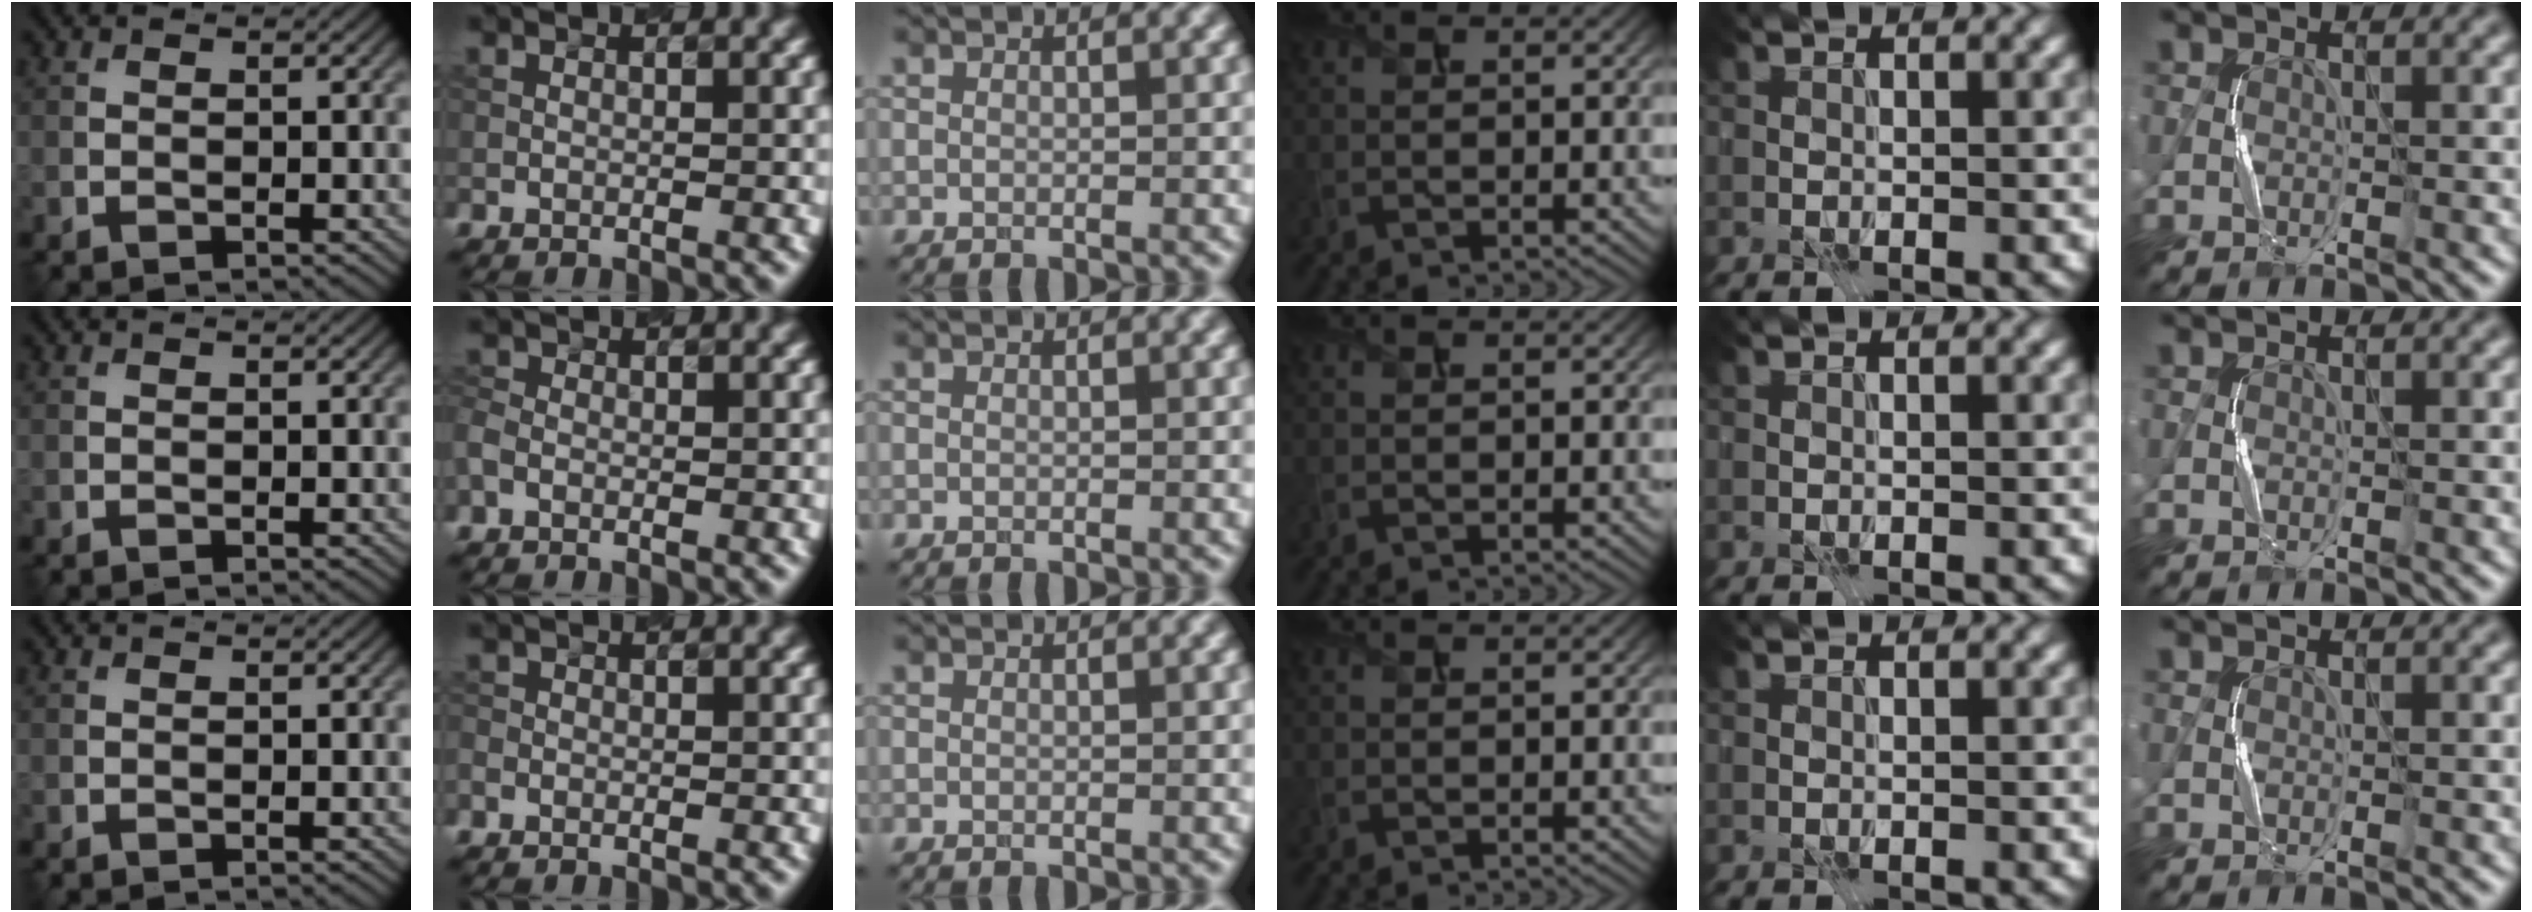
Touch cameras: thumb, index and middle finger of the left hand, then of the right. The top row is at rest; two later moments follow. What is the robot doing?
{"motion": "press", "object": "toy piano key"}